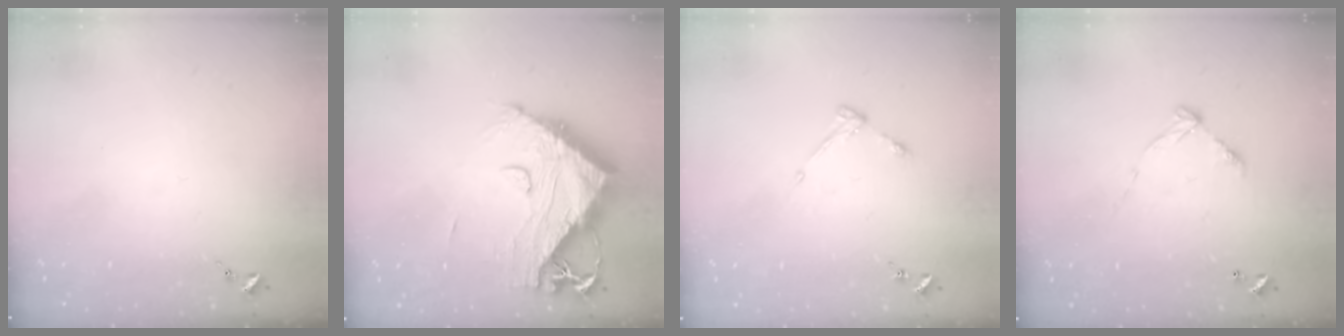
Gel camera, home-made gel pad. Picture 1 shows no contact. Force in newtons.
{"total": 15.8, "press": 15.7, "slide": 1.7}
{"total": 3.6, "press": 3.6, "slide": 0.5}
{"total": 5.8, "press": 5.8, "slide": 0.4}